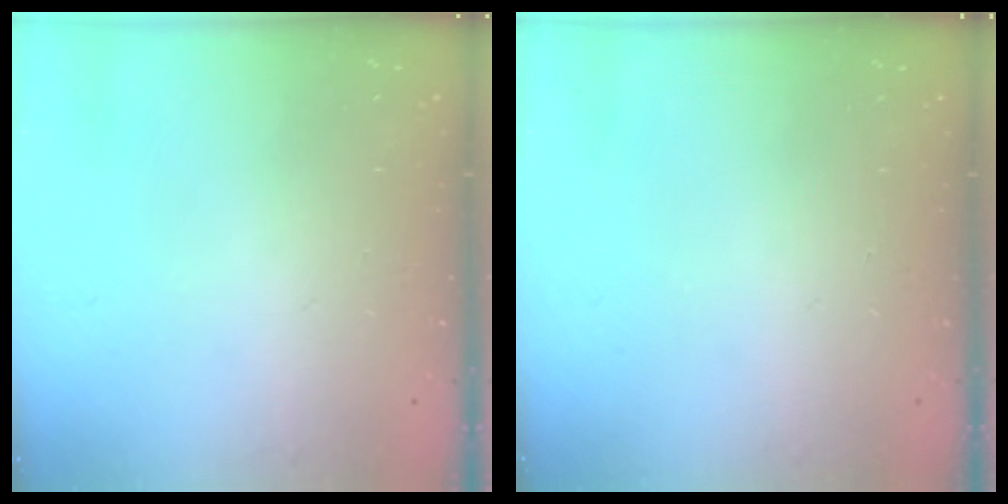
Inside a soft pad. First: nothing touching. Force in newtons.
{"total": 0.0}